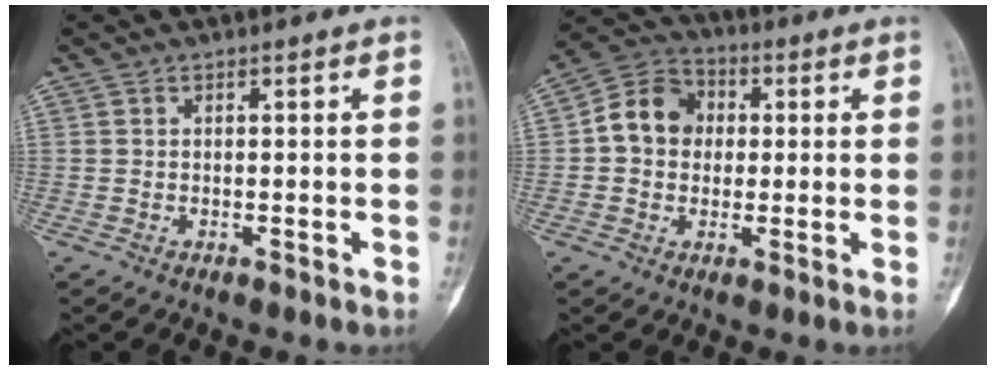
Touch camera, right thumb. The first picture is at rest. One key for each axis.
{"total": 9.7, "fx": 0.8, "fy": 8.2, "fz": 5.1, "tx": -0.068, "ty": 0.023, "tz": 0.000}